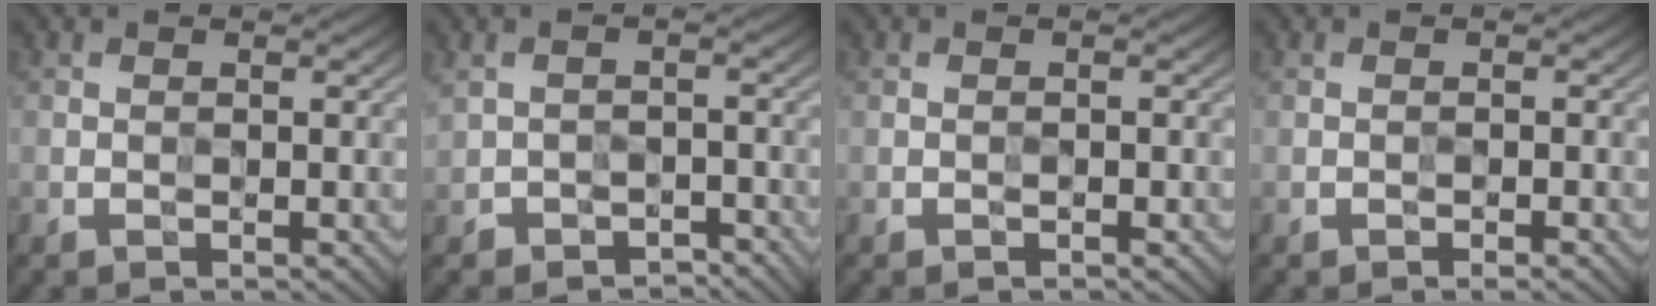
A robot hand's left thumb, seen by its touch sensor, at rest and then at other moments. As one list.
[{"total": 3.8, "force": [-2.7, 2.5, 0.9], "torque": [-0.012, -0.011, -0.043]}, {"total": 0.0}, {"total": 0.7, "force": [-0.5, 0.2, 0.4], "torque": [-0.004, -0.001, -0.008]}]